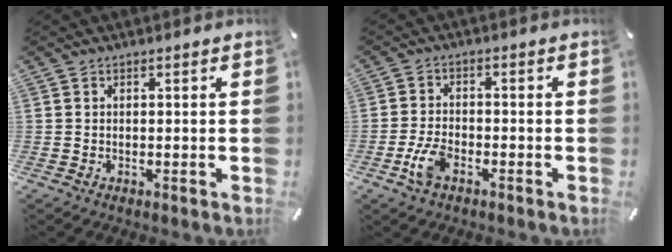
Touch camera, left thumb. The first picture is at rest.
{"total": 6.1, "force": [-2.9, 3.2, 4.3], "torque": [-0.107, 0.002, -0.059]}